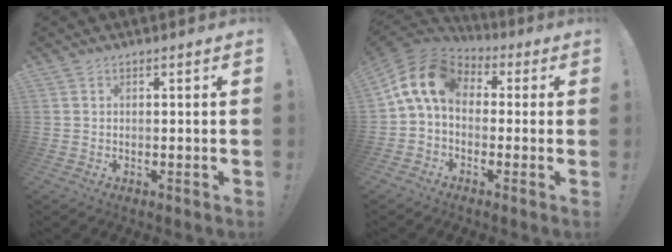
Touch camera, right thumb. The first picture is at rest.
{"total": 12.5, "force": [2.3, 8.1, 9.2], "torque": [-0.185, 0.011, 0.046]}